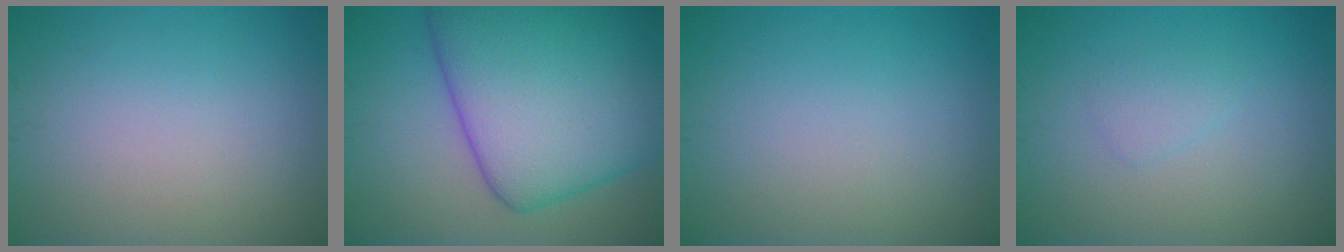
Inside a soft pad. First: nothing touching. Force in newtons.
{"total": 14.2, "press": 14.2, "slide": 0.3}
{"total": 0.0}
{"total": 1.1, "press": 1.1, "slide": 0.1}